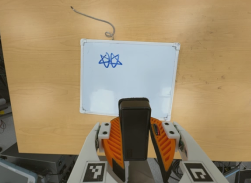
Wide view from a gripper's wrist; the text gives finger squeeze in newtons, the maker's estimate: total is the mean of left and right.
{"total": 6.4, "left": 5.5, "right": 7.3}